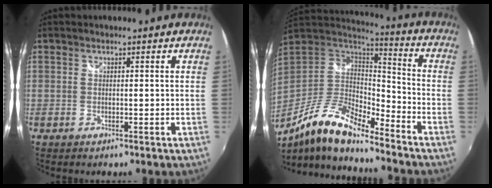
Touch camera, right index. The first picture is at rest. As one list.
[{"total": 17.3, "force": [-12.1, 4.8, 11.5], "torque": [-0.226, -0.023, -0.233]}]